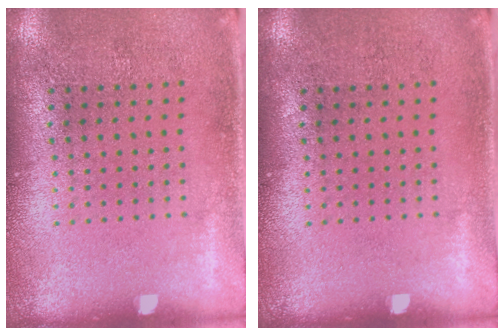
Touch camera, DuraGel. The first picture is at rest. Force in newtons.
{"total": 0.0}